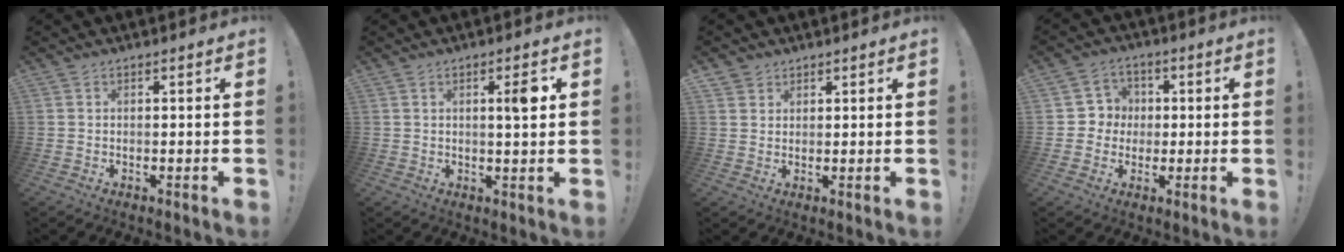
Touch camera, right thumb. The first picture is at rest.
{"total": 5.0, "force": [1.4, 0.8, 4.7], "torque": [-0.064, -0.008, 0.012]}
{"total": 2.5, "force": [1.8, 1.8, -0.1], "torque": [0.005, -0.012, 0.033]}
{"total": 6.6, "force": [-0.5, 6.5, 1.1], "torque": [-0.013, 0.012, -0.006]}